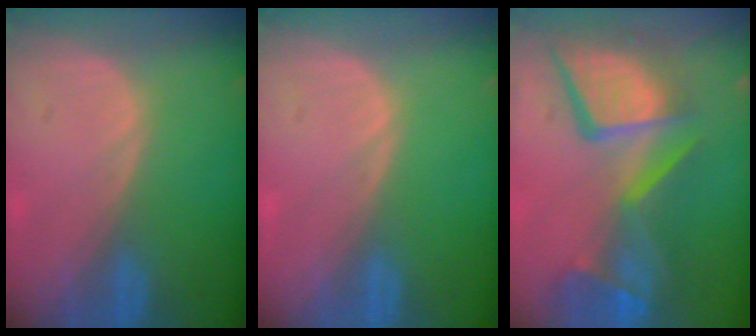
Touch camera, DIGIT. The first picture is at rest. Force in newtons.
{"total": 0.0}
{"total": 13.8, "press": 11.3, "slide": 8.0}